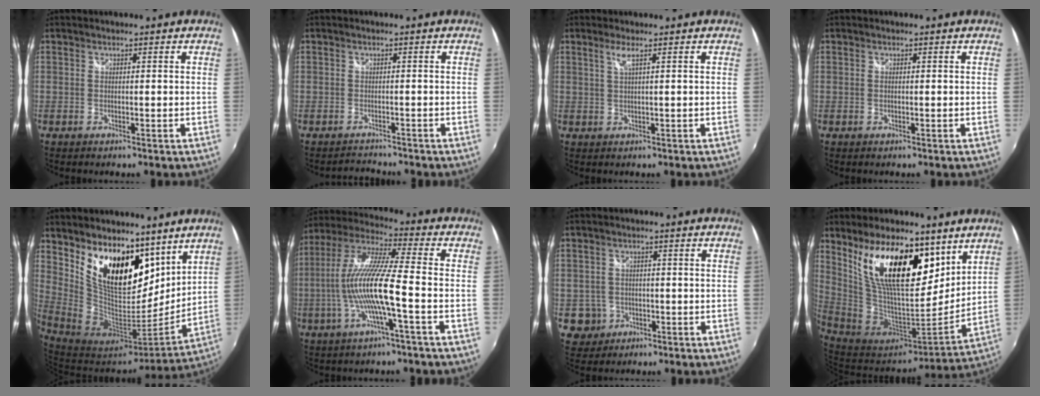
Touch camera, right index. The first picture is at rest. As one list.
[{"total": 2.5, "force": [-2.2, 1.1, -0.4], "torque": [-0.002, 0.008, -0.039]}, {"total": 1.9, "force": [0.9, -0.4, 1.6], "torque": [-0.031, -0.002, 0.019]}, {"total": 0.5, "force": [0.1, 0.2, 0.5], "torque": [-0.010, 0.000, 0.000]}, {"total": 16.4, "force": [9.7, 8.1, 10.5], "torque": [-0.182, -0.004, 0.178]}, {"total": 14.6, "force": [-3.6, 0.6, 14.1], "torque": [-0.267, -0.002, -0.068]}, {"total": 5.1, "force": [-1.1, 5.0, 0.4], "torque": [-0.018, 0.013, -0.008]}, {"total": 19.6, "force": [10.1, 8.3, 14.5], "torque": [-0.260, 0.008, 0.187]}]